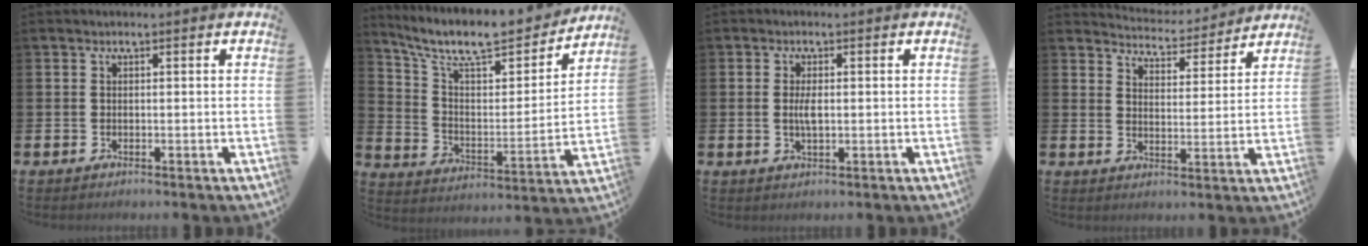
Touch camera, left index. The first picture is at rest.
{"total": 10.4, "force": [9.0, 2.9, 4.2], "torque": [-0.117, -0.061, 0.155]}
{"total": 2.5, "force": [0.2, 0.9, 2.3], "torque": [-0.041, 0.001, 0.001]}
{"total": 4.8, "force": [4.8, 0.6, 0.0], "torque": [-0.015, -0.040, 0.082]}